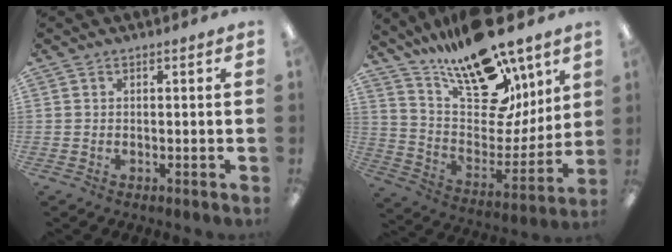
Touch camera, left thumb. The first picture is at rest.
{"total": 23.4, "force": [17.1, 10.0, 12.5], "torque": [-0.190, -0.121, 0.297]}